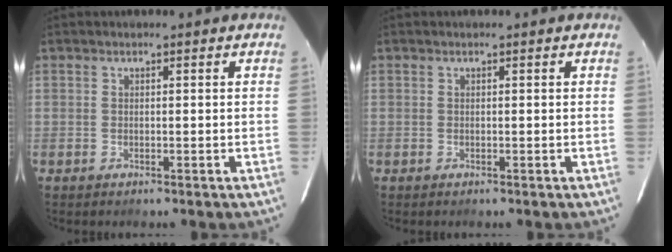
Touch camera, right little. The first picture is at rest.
{"total": 0.0}